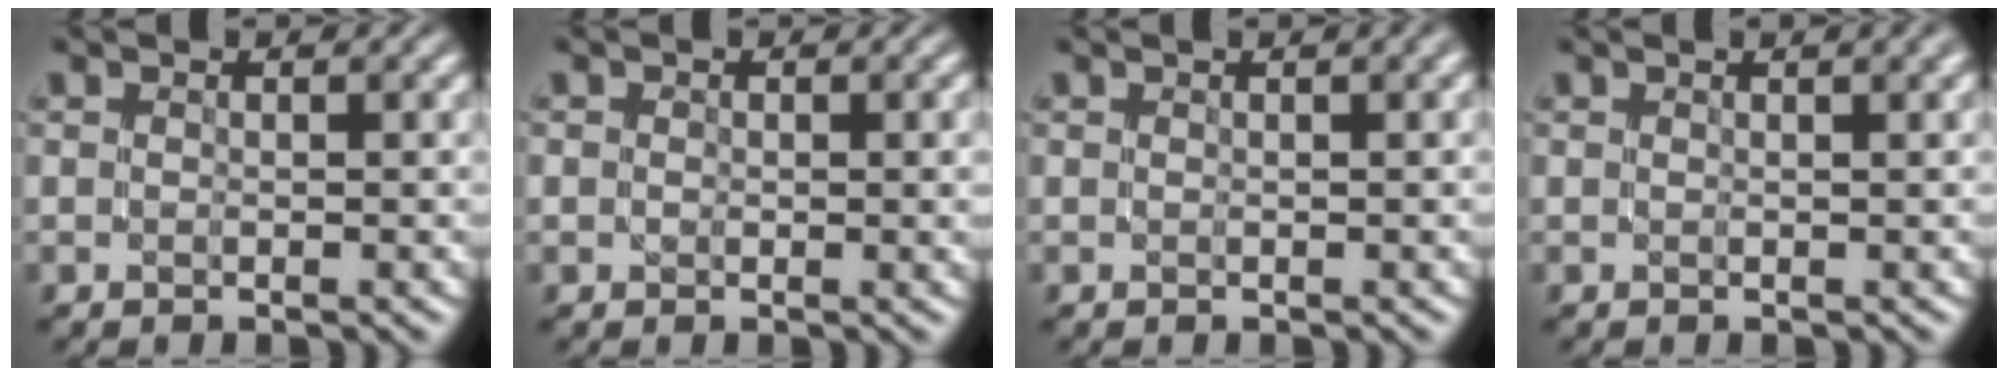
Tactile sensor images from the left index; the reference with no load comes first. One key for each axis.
{"total": 1.9, "fx": 0.3, "fy": 1.3, "fz": 1.4, "tx": -0.016, "ty": -0.003, "tz": 0.006}
{"total": 2.6, "fx": 1.2, "fy": 1.0, "fz": 2.1, "tx": -0.013, "ty": 0.004, "tz": 0.003}
{"total": 3.3, "fx": 1.8, "fy": 1.3, "fz": 2.4, "tx": -0.010, "ty": 0.009, "tz": 0.002}